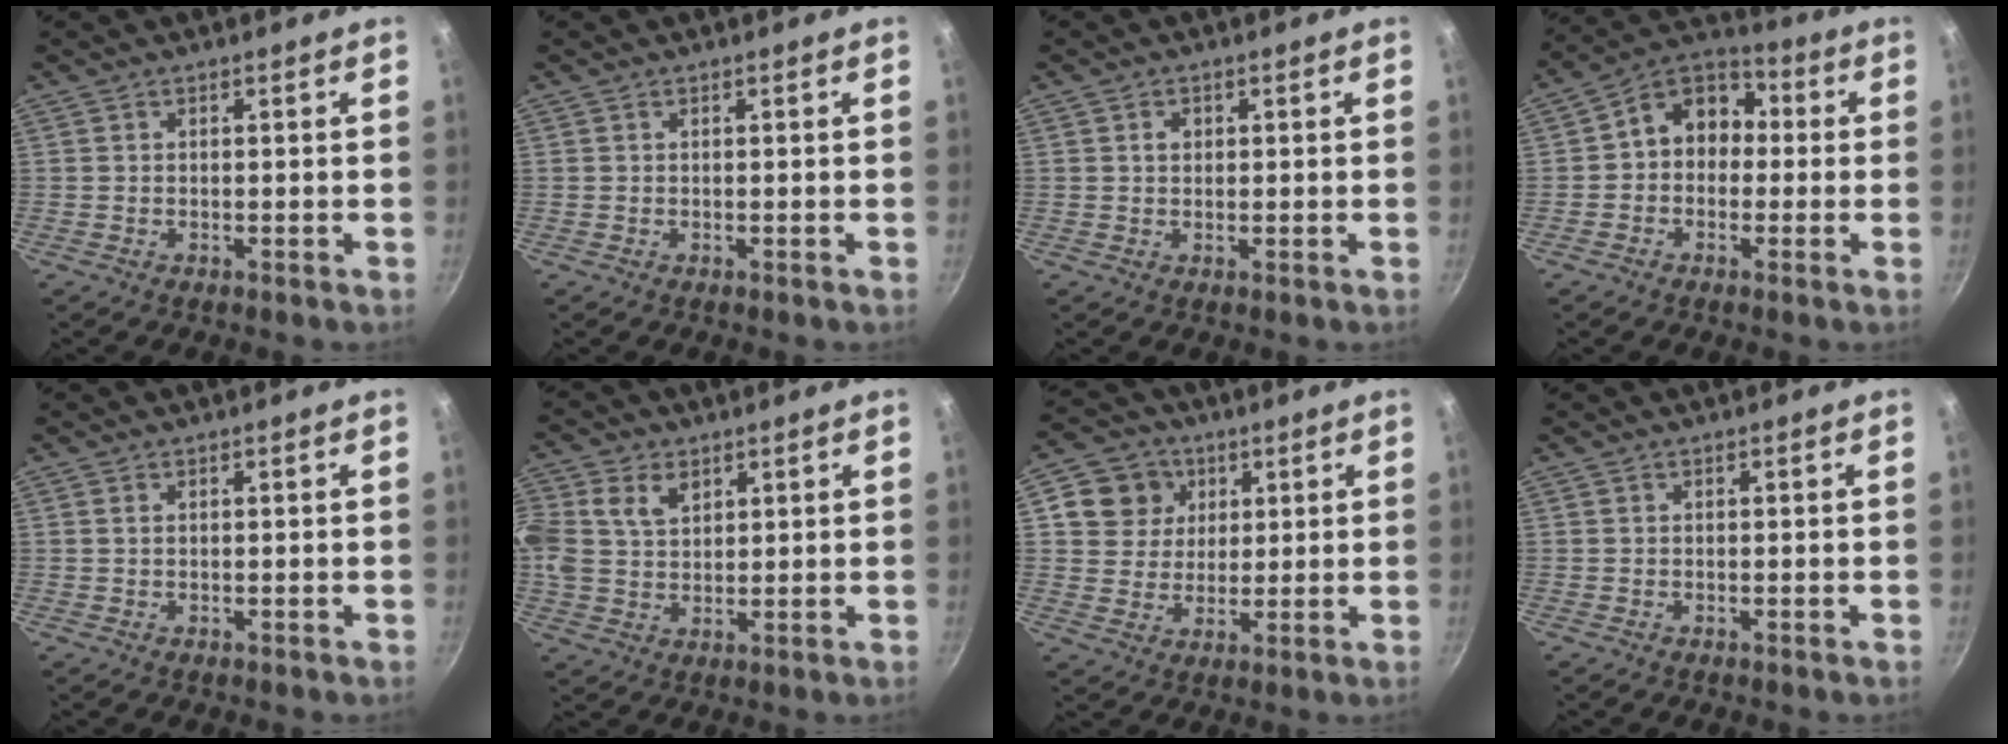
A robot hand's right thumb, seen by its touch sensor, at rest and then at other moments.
{"total": 0.0}
{"total": 1.7, "force": [0.4, 1.4, 0.9], "torque": [-0.006, 0.005, 0.006]}
{"total": 10.3, "force": [0.1, 8.2, 6.1], "torque": [-0.053, 0.035, -0.025]}
{"total": 0.6, "force": [0.2, 0.4, 0.5], "torque": [-0.009, 0.001, 0.003]}
{"total": 9.9, "force": [3.4, 7.2, 5.8], "torque": [-0.119, 0.001, 0.059]}
{"total": 9.1, "force": [3.3, 8.1, 2.8], "torque": [-0.017, -0.001, 0.051]}
{"total": 0.0}